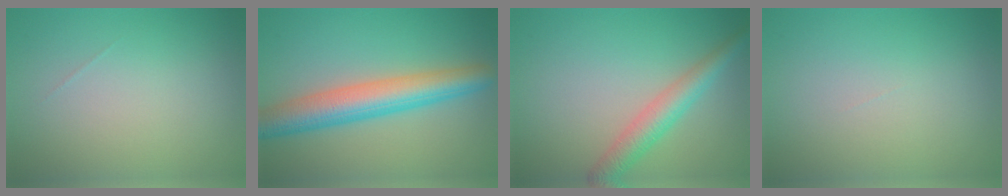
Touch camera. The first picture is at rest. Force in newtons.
{"total": 6.3, "press": 6.3, "slide": 0.2}
{"total": 3.4, "press": 3.4, "slide": 0.1}
{"total": 0.0}